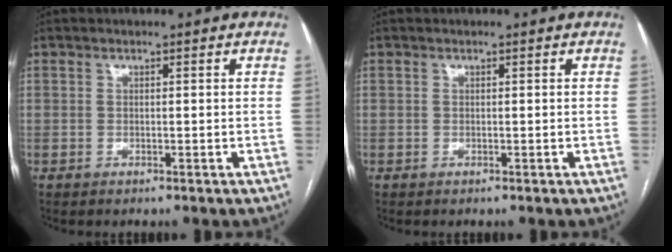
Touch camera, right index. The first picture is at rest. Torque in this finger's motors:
{"motor_torque": [0.26, 0.05, 0.04, 0.01]}